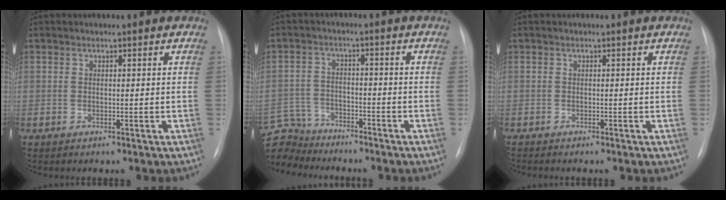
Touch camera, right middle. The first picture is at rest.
{"total": 9.1, "force": [-8.6, 3.1, 0.2], "torque": [-0.020, 0.011, -0.161]}
{"total": 0.5, "force": [-0.5, 0.0, 0.2], "torque": [-0.002, -0.002, -0.007]}